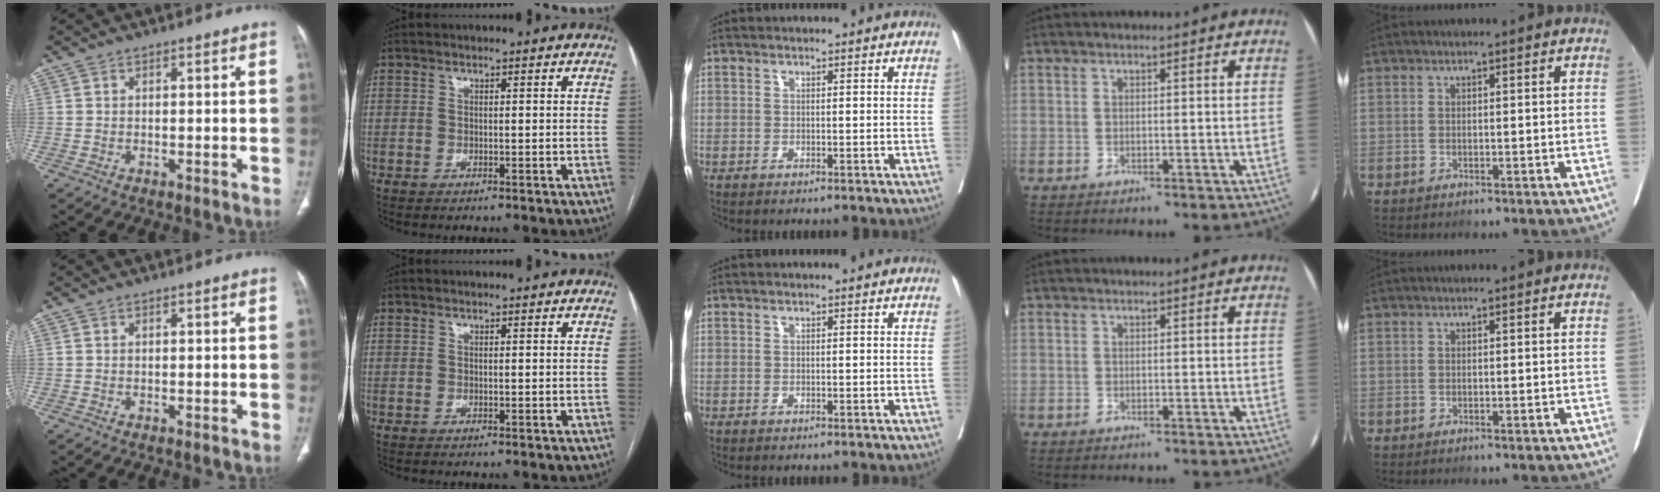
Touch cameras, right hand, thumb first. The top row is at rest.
{}